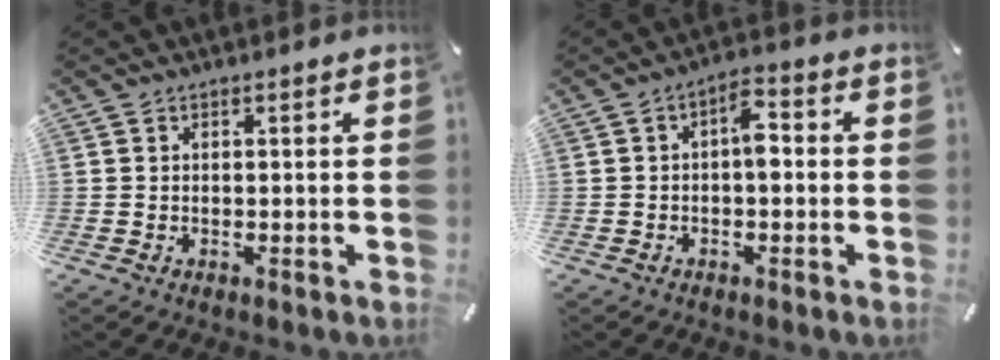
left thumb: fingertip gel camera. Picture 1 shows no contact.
{"total": 5.4, "force": [-0.4, 2.7, 4.6], "torque": [-0.062, 0.008, -0.014]}